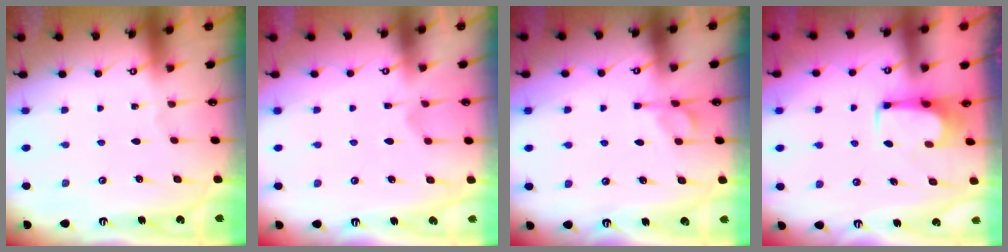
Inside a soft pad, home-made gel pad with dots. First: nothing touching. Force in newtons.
{"total": 2.8, "press": 2.6, "slide": 1.2}
{"total": 5.3, "press": 5.3, "slide": 0.7}
{"total": 3.9, "press": 3.9, "slide": 0.4}